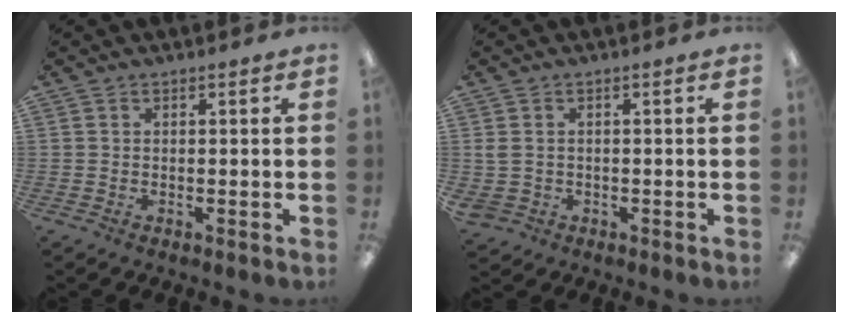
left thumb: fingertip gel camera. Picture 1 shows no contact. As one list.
[{"total": 2.5, "force": [-0.1, 2.1, 1.4], "torque": [-0.035, 0.001, -0.004]}]